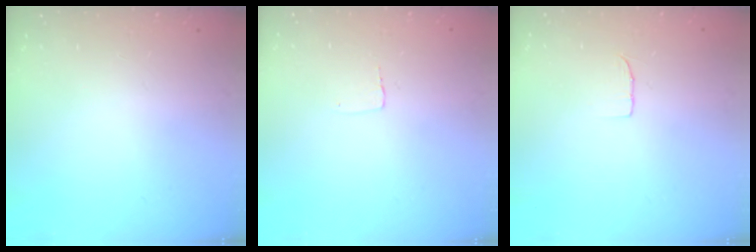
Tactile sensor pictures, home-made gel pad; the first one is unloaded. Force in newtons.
{"total": 2.3, "press": 2.3, "slide": 0.1}
{"total": 4.4, "press": 4.3, "slide": 0.4}